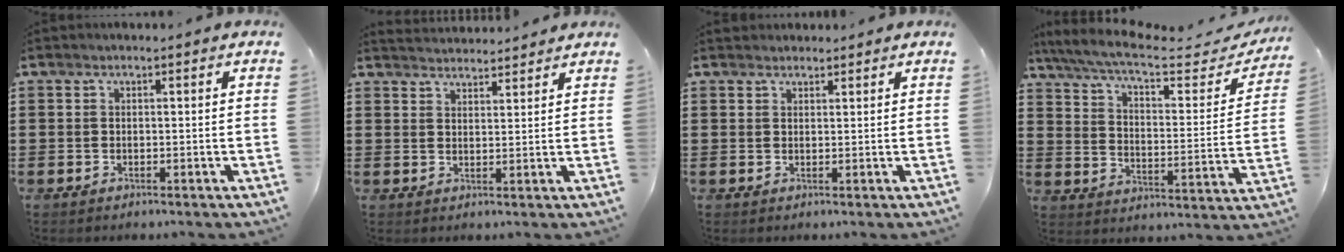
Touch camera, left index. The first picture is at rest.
{"total": 2.7, "force": [2.7, 0.0, -0.4], "torque": [-0.001, -0.008, 0.053]}
{"total": 1.5, "force": [1.4, 0.5, -0.1], "torque": [-0.002, 0.002, 0.029]}
{"total": 7.9, "force": [6.5, 1.0, 4.3], "torque": [-0.112, -0.037, 0.109]}